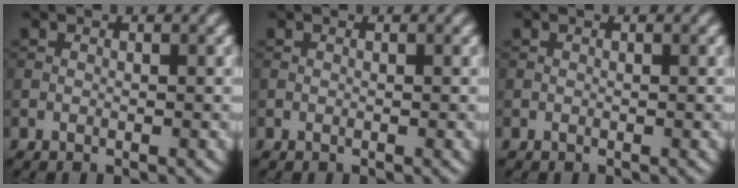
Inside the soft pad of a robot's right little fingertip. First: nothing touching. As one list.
[{"total": 0.0}, {"total": 0.0}]